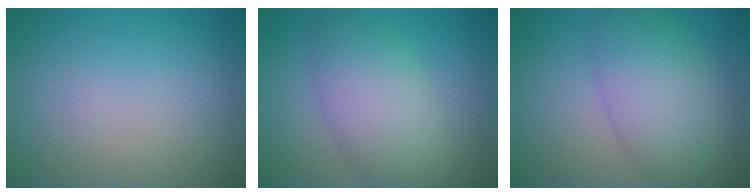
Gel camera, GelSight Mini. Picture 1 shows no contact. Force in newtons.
{"total": 6.0, "press": 6.0, "slide": 0.2}
{"total": 6.3, "press": 6.3, "slide": 0.4}